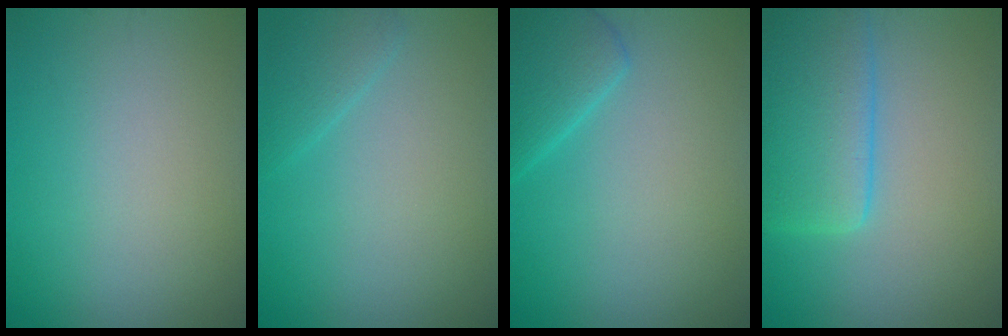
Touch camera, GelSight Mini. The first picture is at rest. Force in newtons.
{"total": 1.7, "press": 1.7, "slide": 0.1}
{"total": 3.2, "press": 3.2, "slide": 0.3}
{"total": 6.7, "press": 6.7, "slide": 0.3}